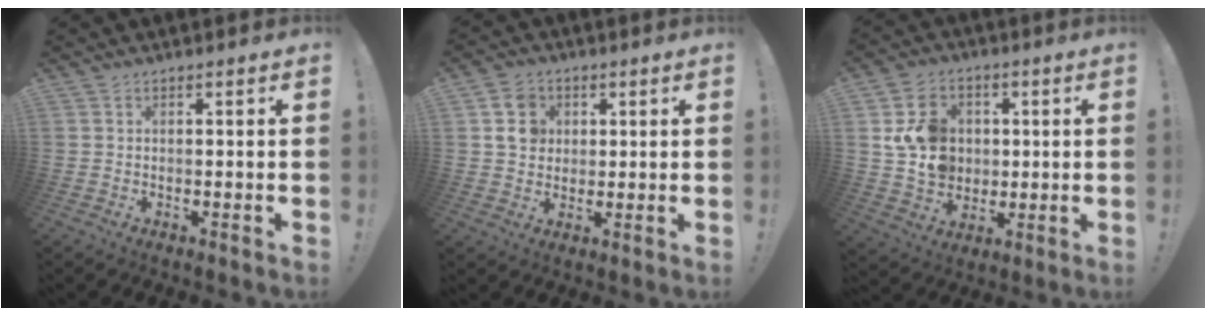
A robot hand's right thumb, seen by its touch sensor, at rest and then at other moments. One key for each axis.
{"total": 8.9, "fx": 3.0, "fy": 7.6, "fz": 3.4, "tx": -0.050, "ty": -0.002, "tz": 0.061}
{"total": 12.9, "fx": 2.3, "fy": 11.3, "fz": 5.9, "tx": -0.093, "ty": -0.004, "tz": 0.052}